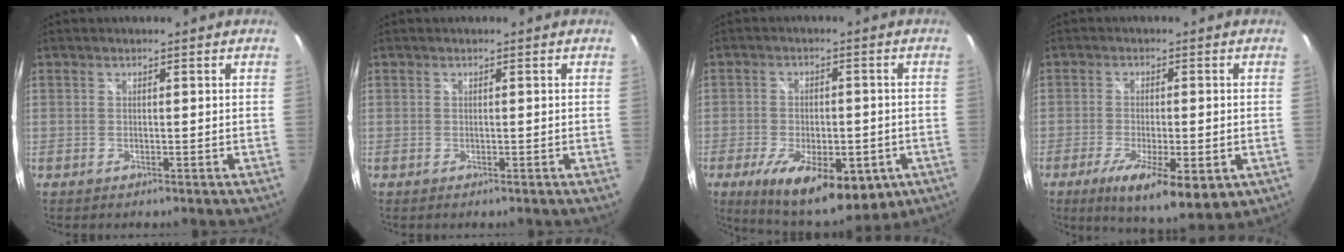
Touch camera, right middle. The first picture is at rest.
{"total": 0.0}
{"total": 17.2, "force": [-8.3, 7.5, 13.1], "torque": [-0.243, -0.043, -0.111]}
{"total": 12.3, "force": [-5.6, 3.6, 10.3], "torque": [-0.191, -0.040, -0.085]}